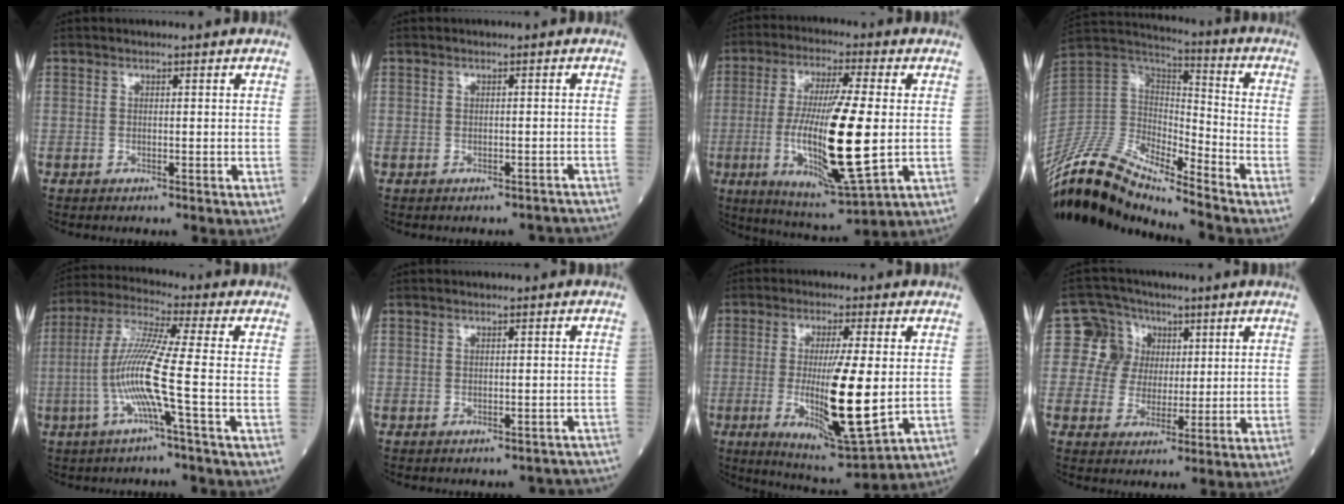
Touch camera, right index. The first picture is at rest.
{"total": 3.8, "force": [-3.5, 1.1, 0.6], "torque": [0.002, 0.002, -0.034]}
{"total": 17.4, "force": [-1.8, 2.0, 17.2], "torque": [-0.324, -0.021, -0.026]}
{"total": 17.3, "force": [-15.2, 2.4, 8.0], "torque": [-0.167, 0.026, -0.294]}
{"total": 10.3, "force": [-2.6, -1.1, 9.9], "torque": [-0.206, 0.002, -0.060]}
{"total": 4.6, "force": [-4.3, 1.4, 0.6], "torque": [0.006, 0.009, -0.039]}
{"total": 13.9, "force": [-1.2, 1.4, 13.8], "torque": [-0.245, -0.031, -0.012]}
{"total": 6.9, "force": [1.8, 6.7, 0.7], "torque": [-0.007, 0.026, 0.031]}